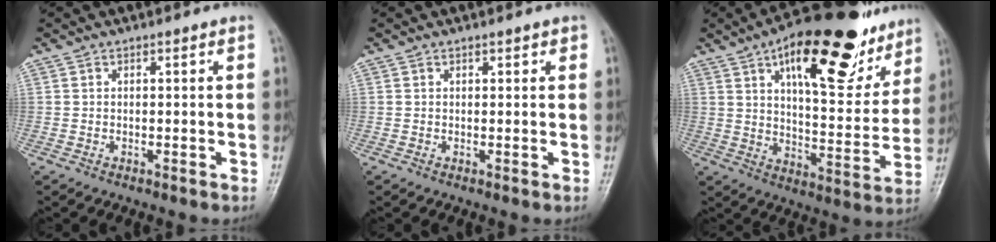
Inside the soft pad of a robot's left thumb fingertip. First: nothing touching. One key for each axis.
{"total": 0.9, "fx": 0.7, "fy": 0.5, "fz": 0.4, "tx": 0.002, "ty": -0.003, "tz": 0.006}
{"total": 24.5, "fx": 14.0, "fy": 9.9, "fz": 17.5, "tx": -0.207, "ty": -0.037, "tz": 0.213}